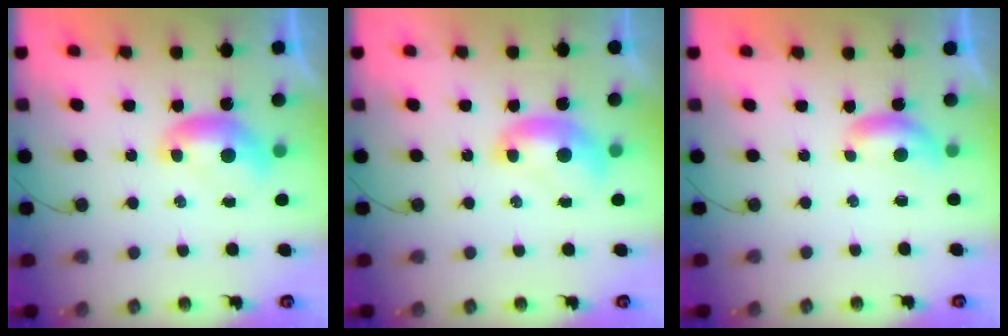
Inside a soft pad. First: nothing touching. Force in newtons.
{"total": 1.5, "press": 1.5, "slide": 0.1}
{"total": 2.1, "press": 2.0, "slide": 0.4}